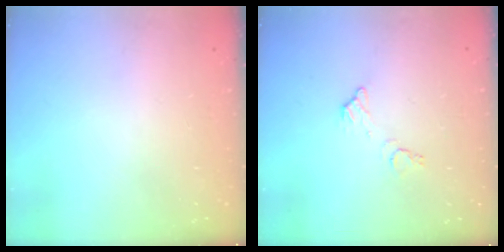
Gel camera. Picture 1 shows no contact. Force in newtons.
{"total": 7.0, "press": 7.0, "slide": 0.4}